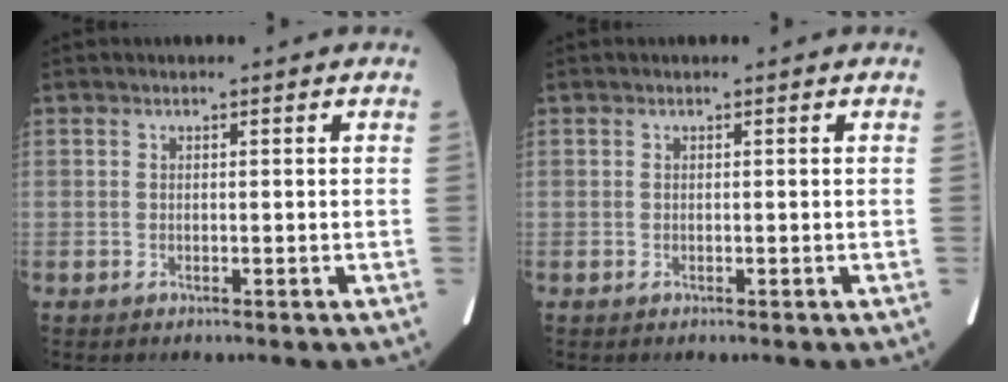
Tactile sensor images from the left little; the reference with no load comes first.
{"total": 0.0}